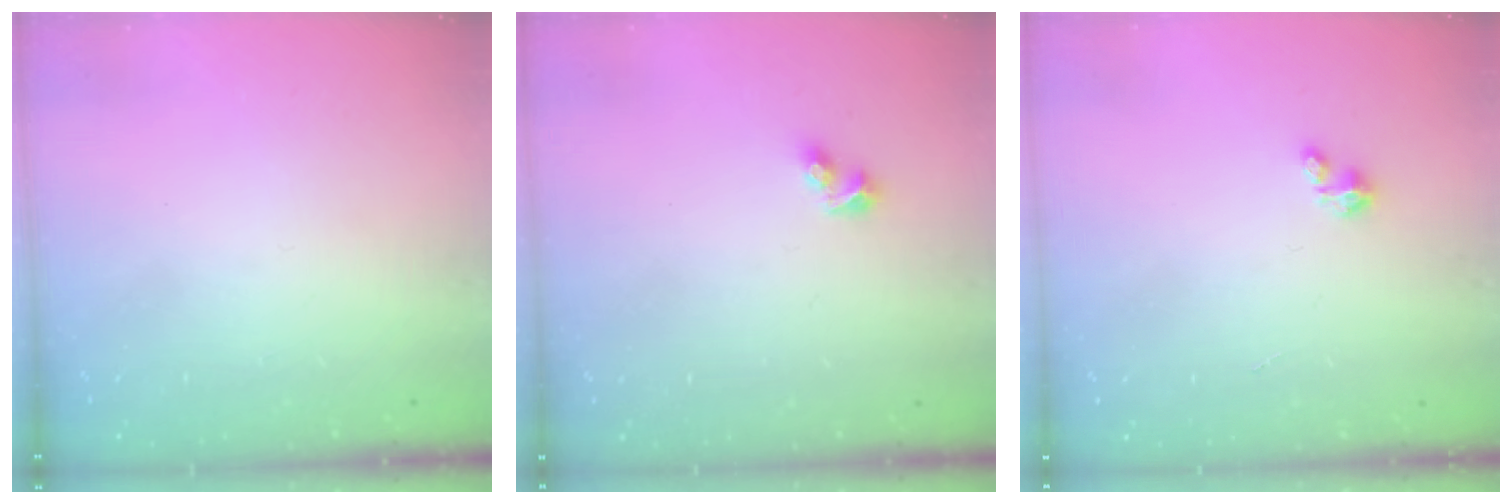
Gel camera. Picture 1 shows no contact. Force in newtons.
{"total": 3.9, "press": 3.8, "slide": 0.6}
{"total": 1.2, "press": 1.2, "slide": 0.2}